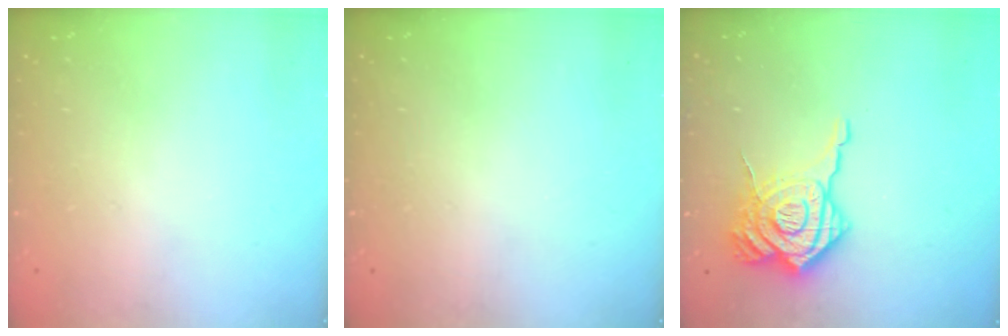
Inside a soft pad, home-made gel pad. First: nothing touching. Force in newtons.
{"total": 0.0}
{"total": 19.3, "press": 19.2, "slide": 2.0}